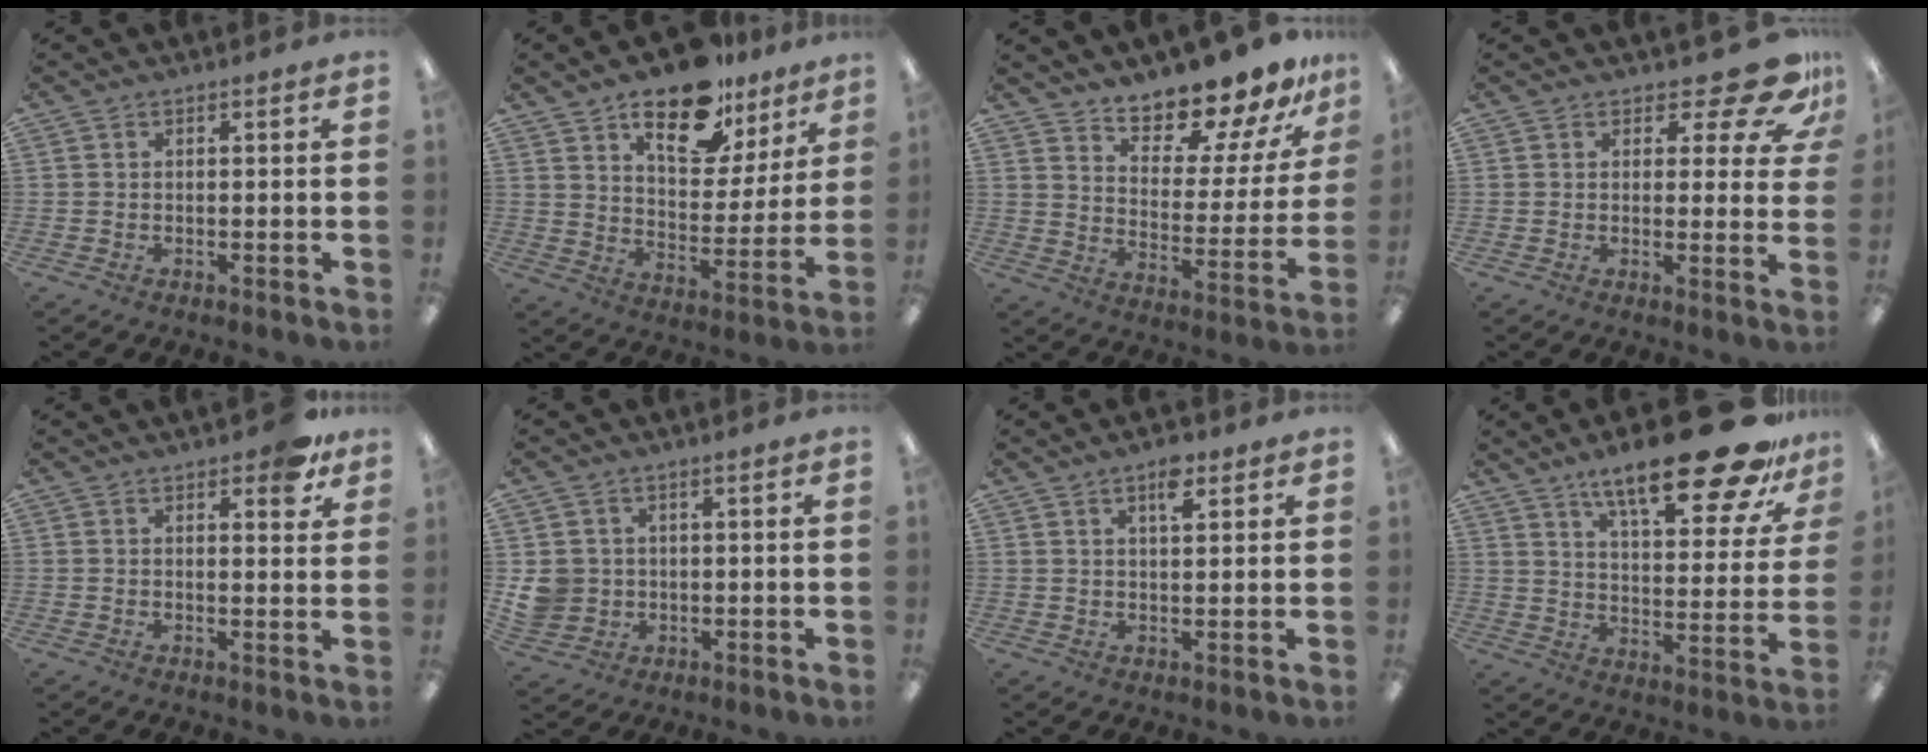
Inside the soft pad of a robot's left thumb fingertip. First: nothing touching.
{"total": 16.9, "force": [11.7, 8.0, 9.3], "torque": [-0.136, -0.062, 0.200]}
{"total": 13.9, "force": [13.1, 3.0, 3.6], "torque": [-0.063, -0.115, 0.231]}
{"total": 11.5, "force": [7.4, 4.6, 7.5], "torque": [-0.091, -0.046, 0.128]}
{"total": 5.5, "force": [3.7, 2.3, 3.4], "torque": [-0.037, -0.014, 0.059]}
{"total": 5.7, "force": [0.7, 5.5, 1.3], "torque": [-0.045, 0.007, 0.016]}
{"total": 5.2, "force": [3.2, 2.0, 3.6], "torque": [-0.054, -0.006, 0.052]}
{"total": 23.9, "force": [16.5, 6.6, 15.9], "torque": [-0.231, -0.106, 0.264]}